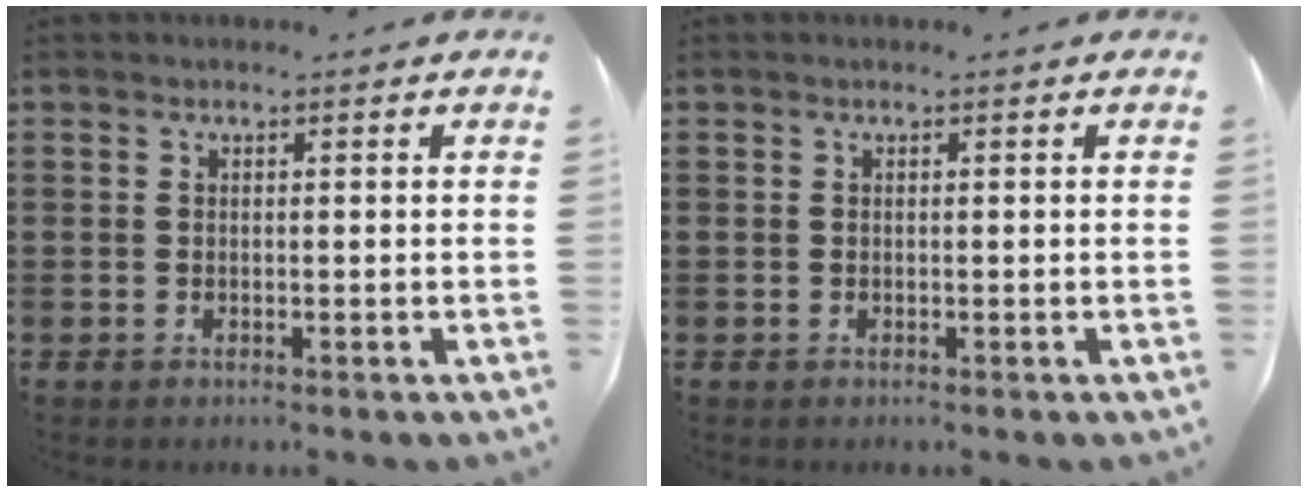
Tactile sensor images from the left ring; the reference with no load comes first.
{"total": 0.0}